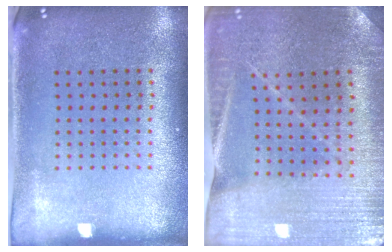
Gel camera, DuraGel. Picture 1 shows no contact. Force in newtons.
{"total": 1.7, "press": 1.7, "slide": 0.1}